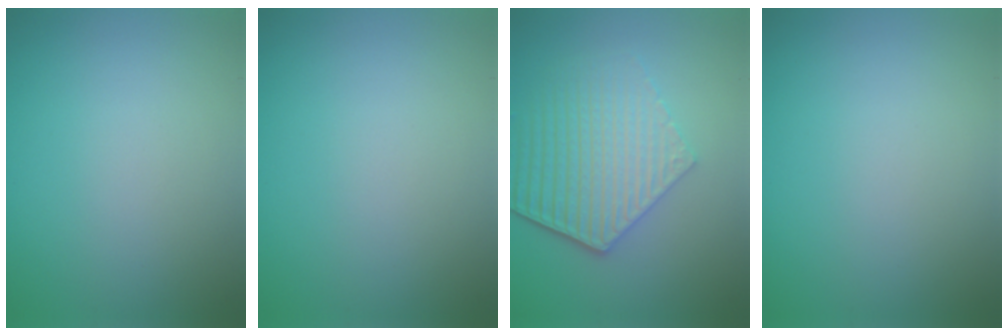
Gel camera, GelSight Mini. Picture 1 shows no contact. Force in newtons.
{"total": 0.0}
{"total": 5.6, "press": 4.3, "slide": 3.6}
{"total": 0.0}